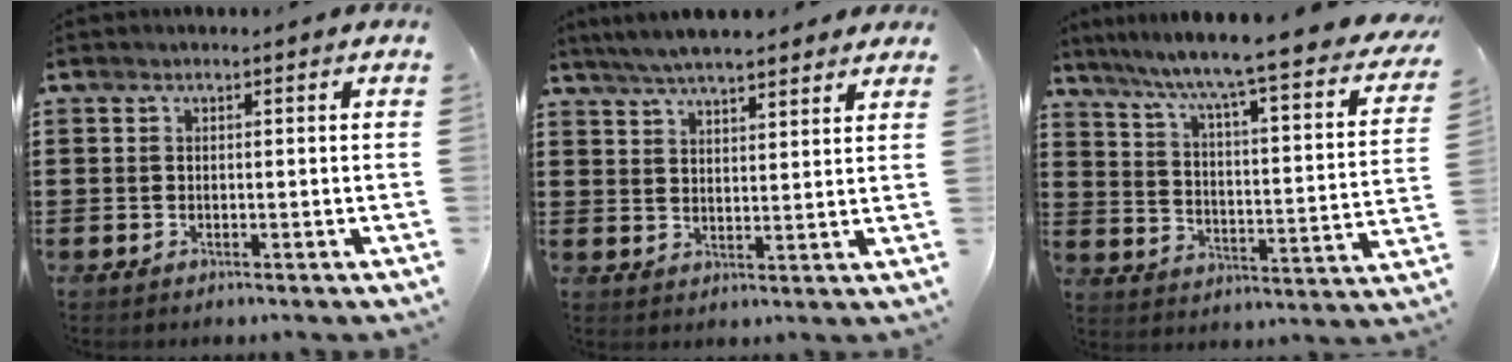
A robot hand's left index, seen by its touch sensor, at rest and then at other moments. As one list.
[{"total": 5.5, "force": [5.0, 0.7, 2.0], "torque": [-0.053, -0.012, 0.093]}, {"total": 6.1, "force": [4.9, -1.0, 3.5], "torque": [-0.092, -0.055, 0.069]}]